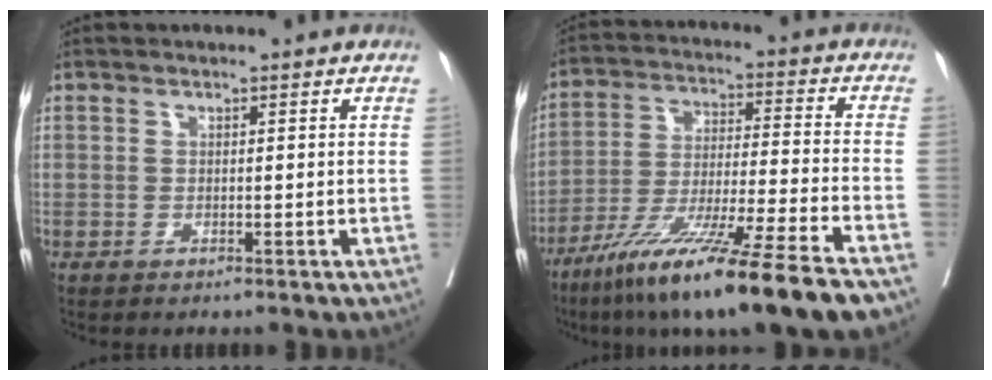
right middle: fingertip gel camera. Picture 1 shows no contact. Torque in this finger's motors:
{"motor_torque": [1.10, -1.04, 0.76, 0.21]}